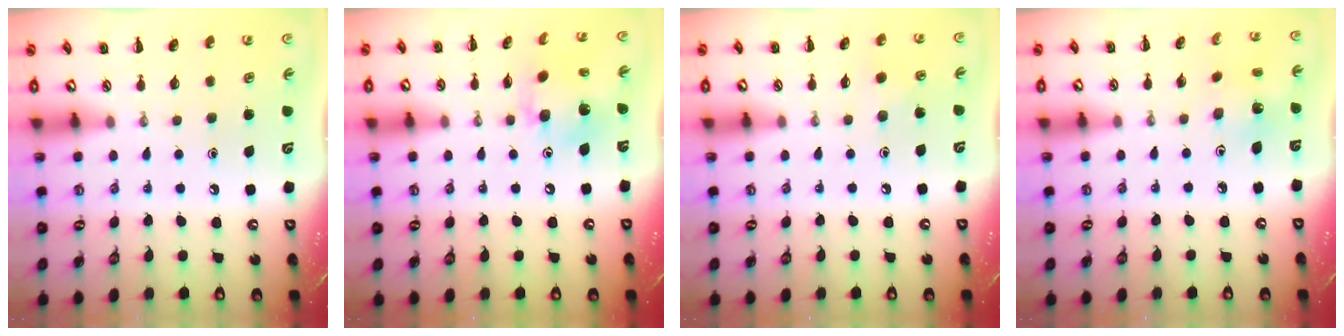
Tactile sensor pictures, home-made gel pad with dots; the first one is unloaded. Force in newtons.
{"total": 8.5, "press": 8.5, "slide": 0.5}
{"total": 4.8, "press": 4.7, "slide": 1.2}
{"total": 2.6, "press": 2.4, "slide": 0.9}